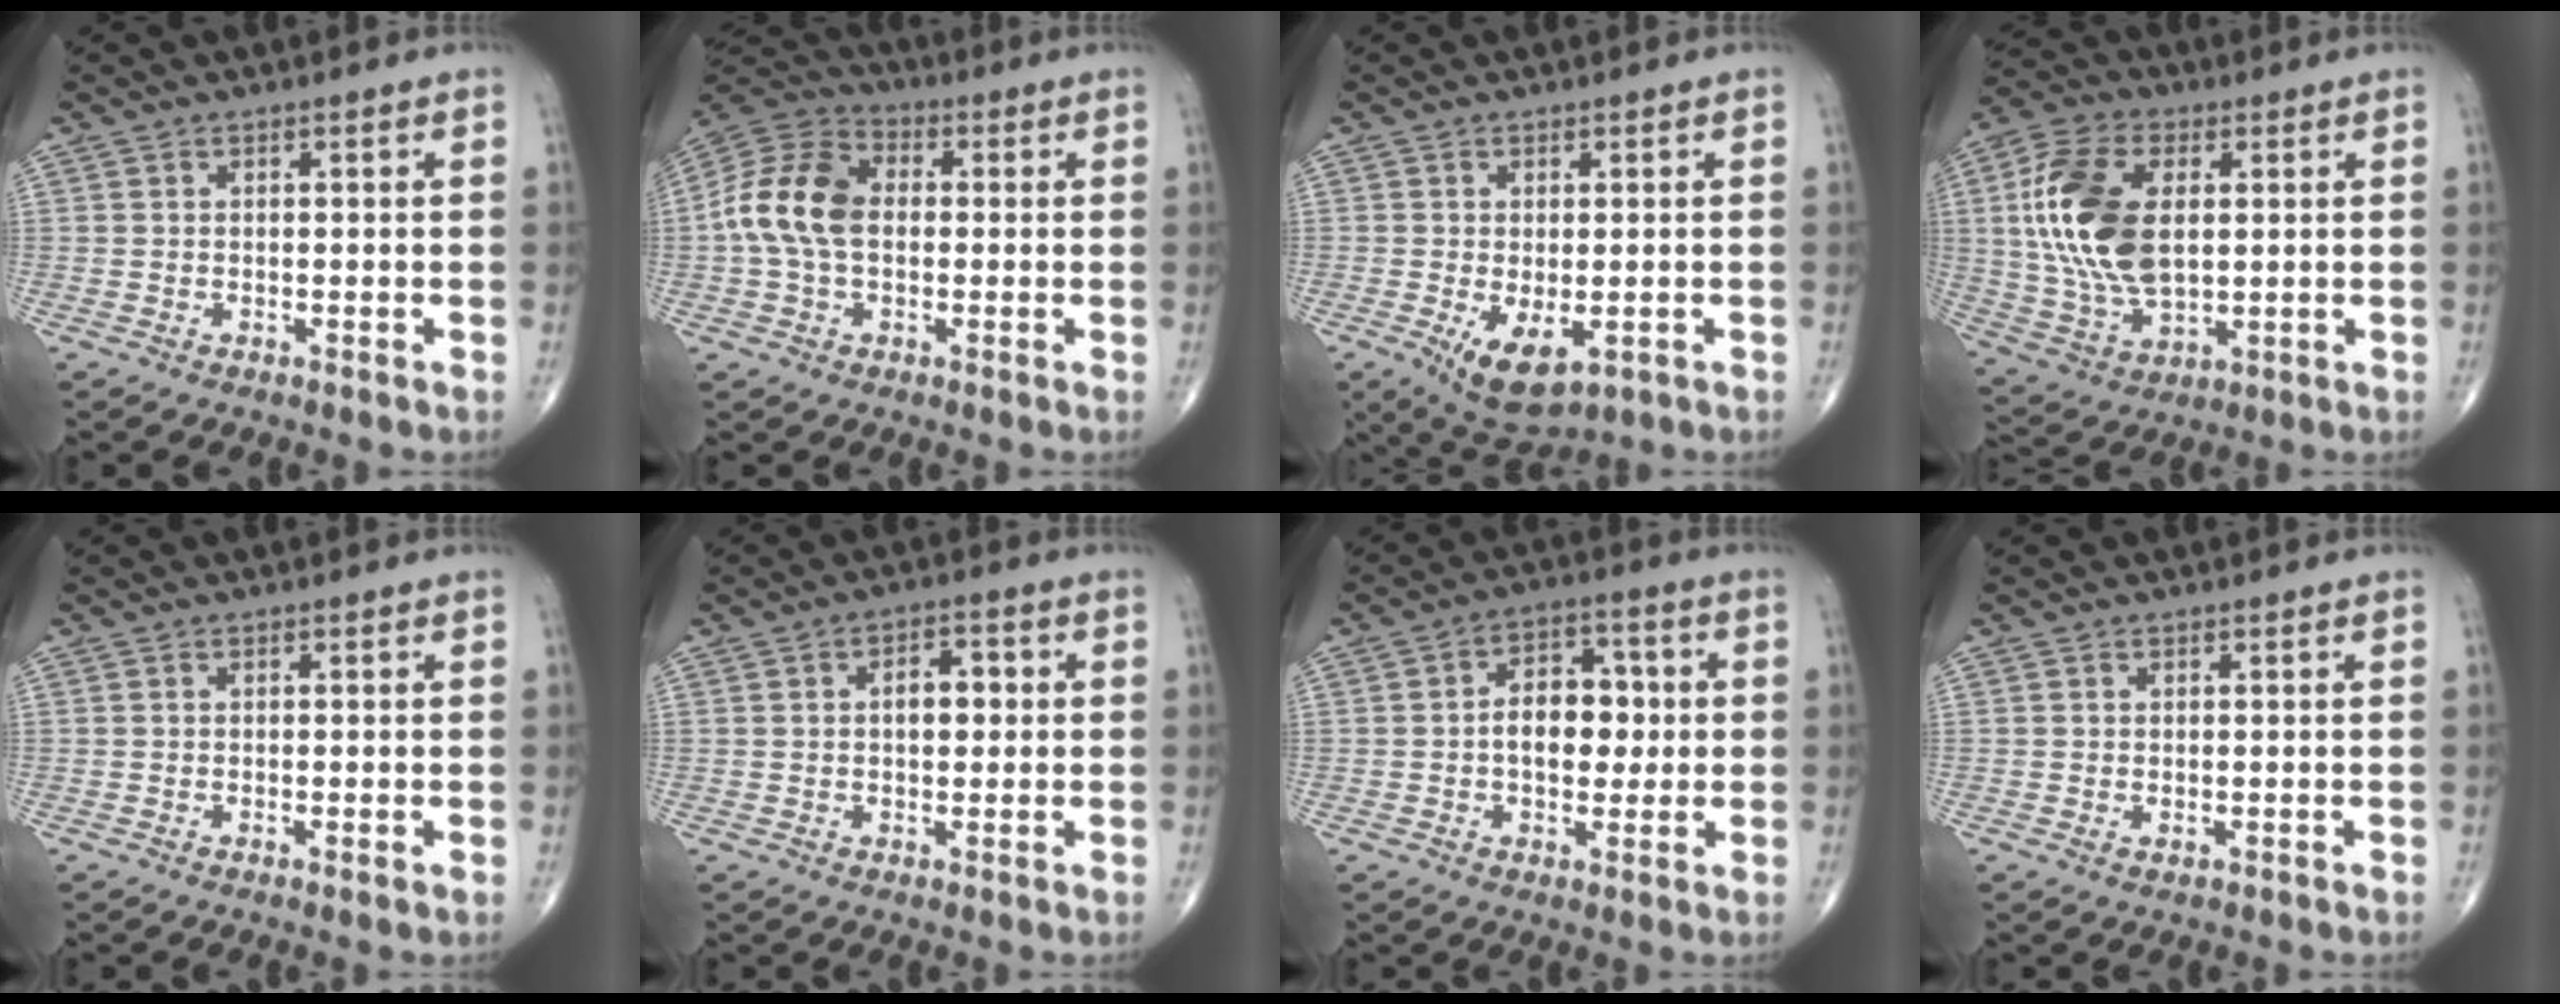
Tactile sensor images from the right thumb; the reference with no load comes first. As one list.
[{"total": 12.8, "force": [0.0, 8.5, 9.5], "torque": [-0.188, 0.033, -0.009]}, {"total": 7.4, "force": [-2.1, 3.6, 6.1], "torque": [-0.100, -0.016, -0.021]}, {"total": 17.9, "force": [2.7, 10.1, 14.6], "torque": [-0.291, -0.003, 0.050]}, {"total": 0.8, "force": [-0.1, 0.0, 0.8], "torque": [-0.017, -0.004, -0.004]}, {"total": 5.2, "force": [0.5, 3.0, 4.2], "torque": [-0.051, 0.012, 0.003]}, {"total": 9.5, "force": [0.0, 6.2, 7.2], "torque": [-0.076, 0.020, -0.007]}, {"total": 0.8, "force": [-0.1, 0.4, 0.7], "torque": [-0.013, -0.002, -0.001]}]